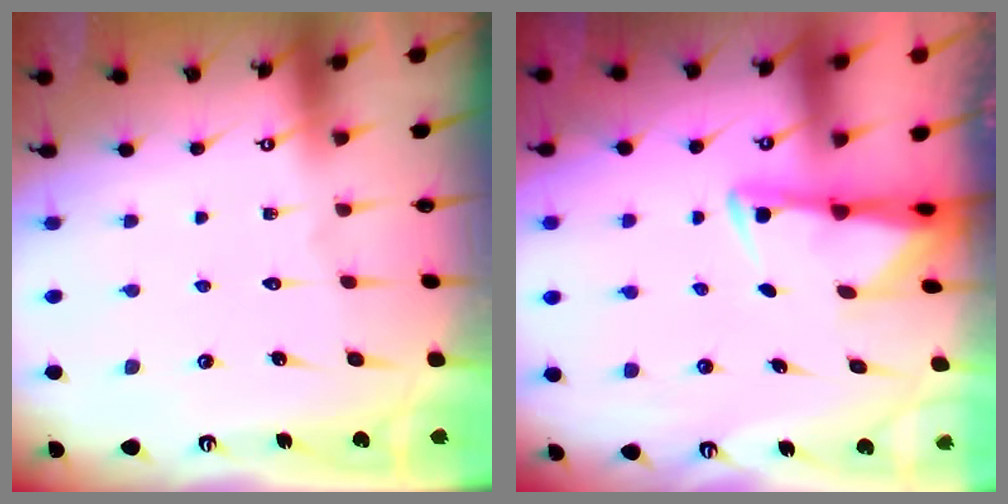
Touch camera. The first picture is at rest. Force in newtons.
{"total": 3.0, "press": 3.0, "slide": 0.6}